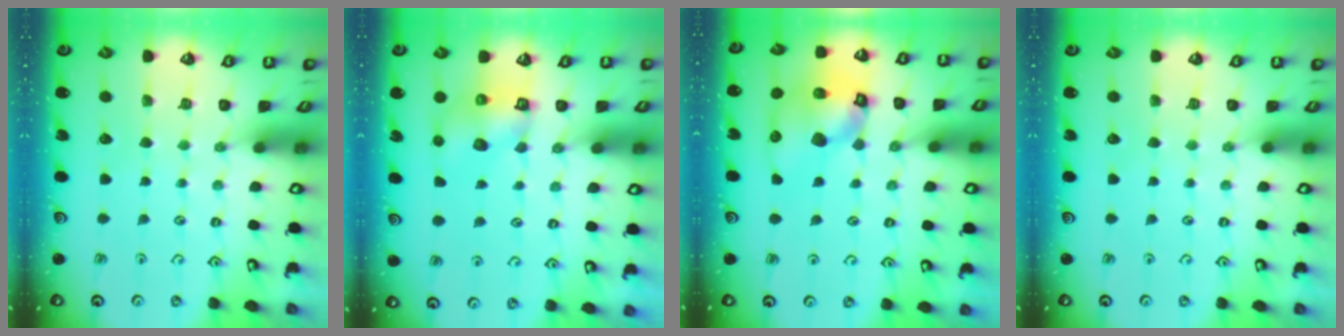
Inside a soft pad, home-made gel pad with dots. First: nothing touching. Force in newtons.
{"total": 6.4, "press": 6.4, "slide": 0.7}
{"total": 15.9, "press": 15.7, "slide": 2.6}
{"total": 0.0}